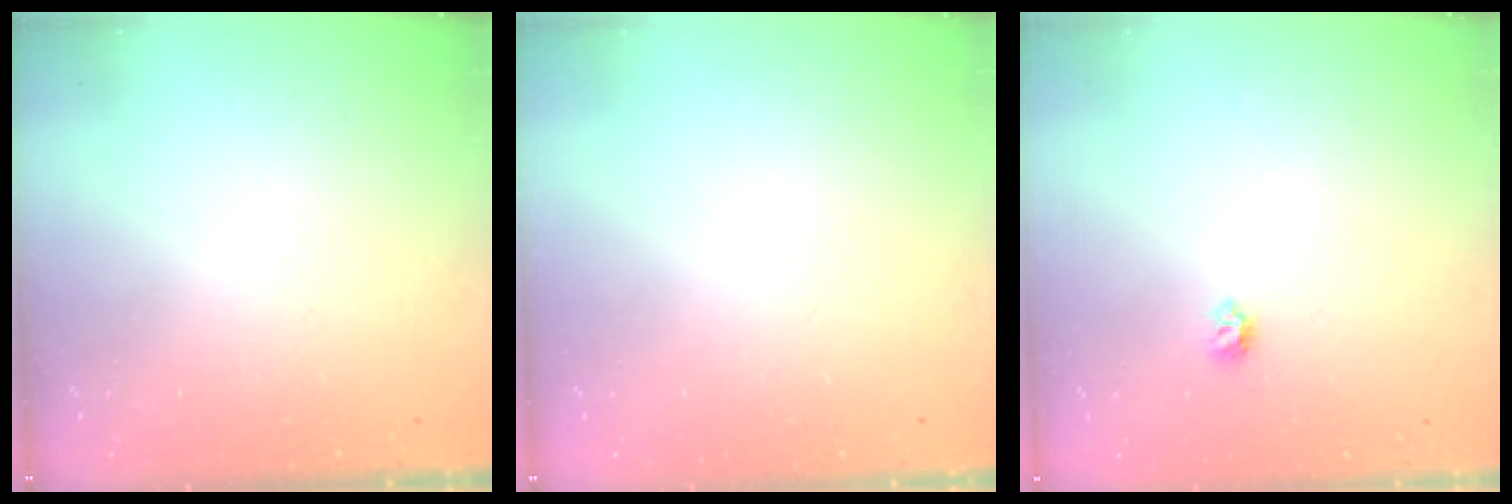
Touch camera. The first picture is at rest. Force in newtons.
{"total": 0.0}
{"total": 4.0, "press": 3.9, "slide": 0.6}